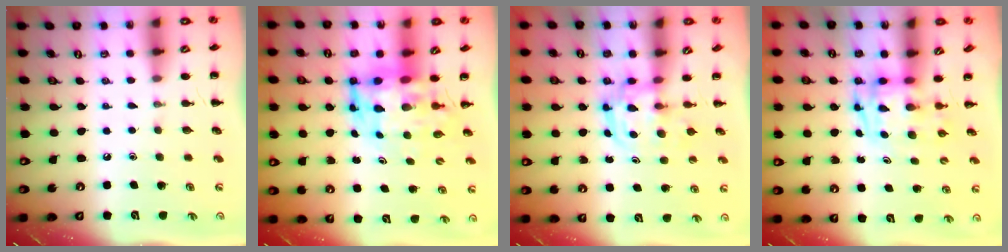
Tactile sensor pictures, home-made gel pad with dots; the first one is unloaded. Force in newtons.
{"total": 7.2, "press": 6.9, "slide": 2.1}
{"total": 3.0, "press": 3.0, "slide": 0.4}
{"total": 3.2, "press": 3.2, "slide": 0.6}